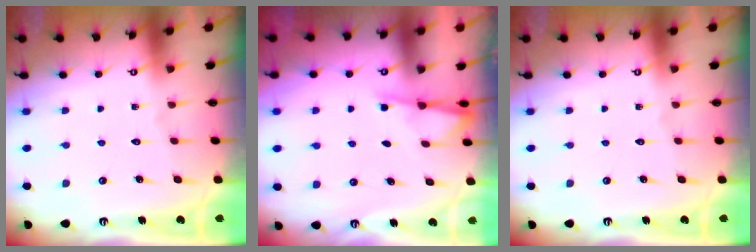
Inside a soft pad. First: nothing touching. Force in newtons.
{"total": 2.9, "press": 2.9, "slide": 0.5}
{"total": 0.0}